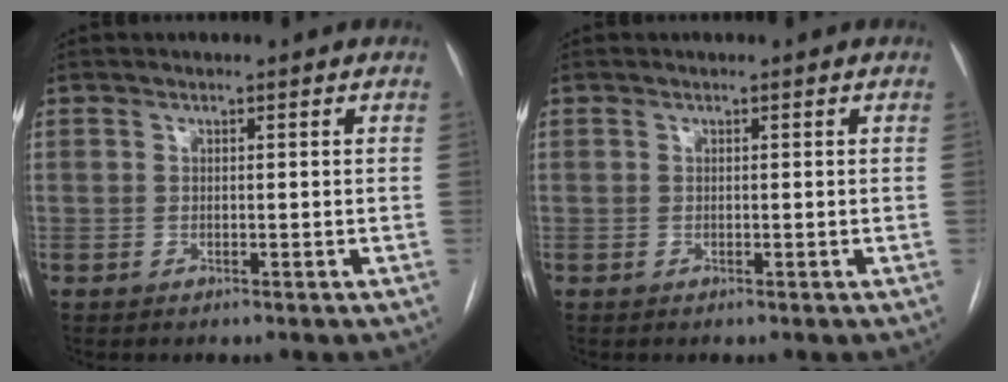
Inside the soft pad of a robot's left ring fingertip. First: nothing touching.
{"total": 0.0}